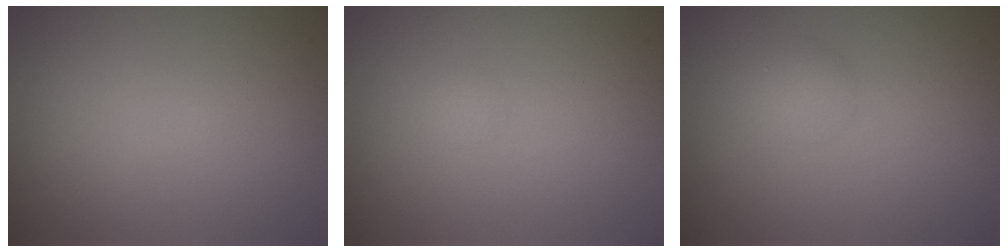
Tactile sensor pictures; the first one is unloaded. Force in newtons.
{"total": 0.6, "press": 0.6, "slide": 0.1}
{"total": 1.4, "press": 1.4, "slide": 0.1}